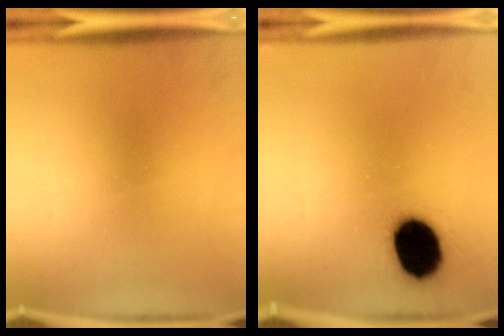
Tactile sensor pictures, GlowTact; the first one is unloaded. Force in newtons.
{"total": 14.1}